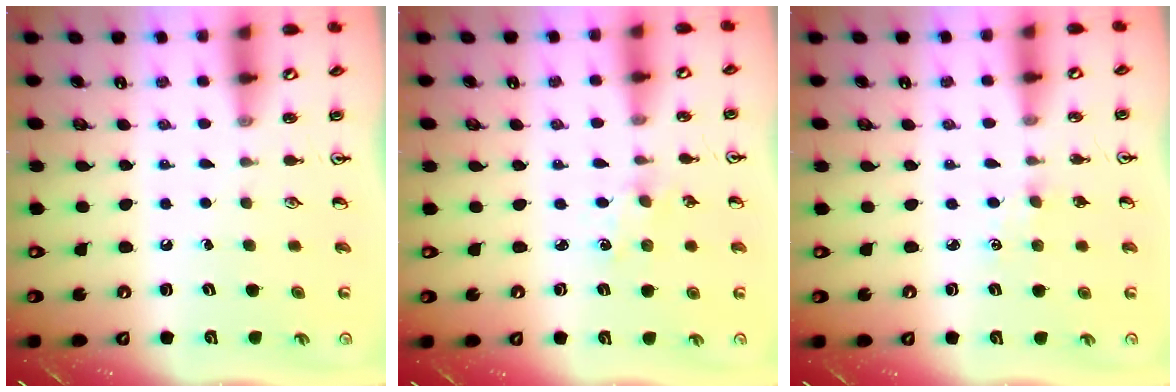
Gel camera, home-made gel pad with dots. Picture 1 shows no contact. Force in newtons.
{"total": 1.0, "press": 0.9, "slide": 0.4}
{"total": 0.6, "press": 0.6, "slide": 0.2}